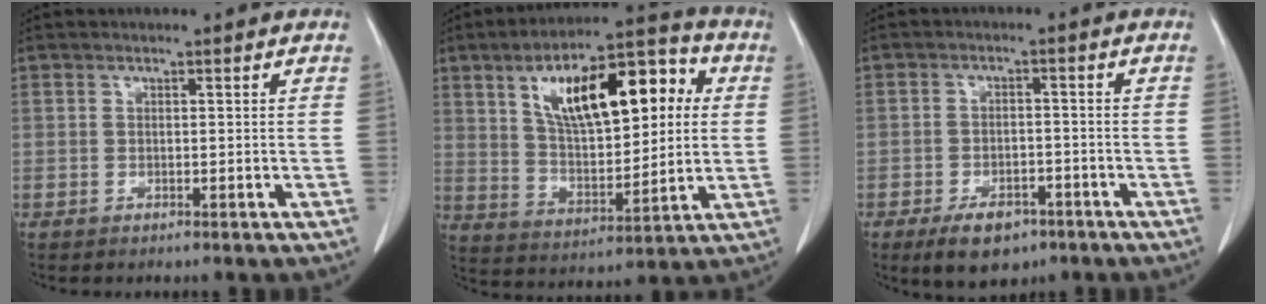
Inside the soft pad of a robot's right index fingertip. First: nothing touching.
{"total": 19.0, "force": [5.9, 7.4, 16.5], "torque": [-0.263, 0.035, 0.096]}
{"total": 6.6, "force": [-4.1, 3.7, 3.6], "torque": [-0.060, 0.000, -0.060]}